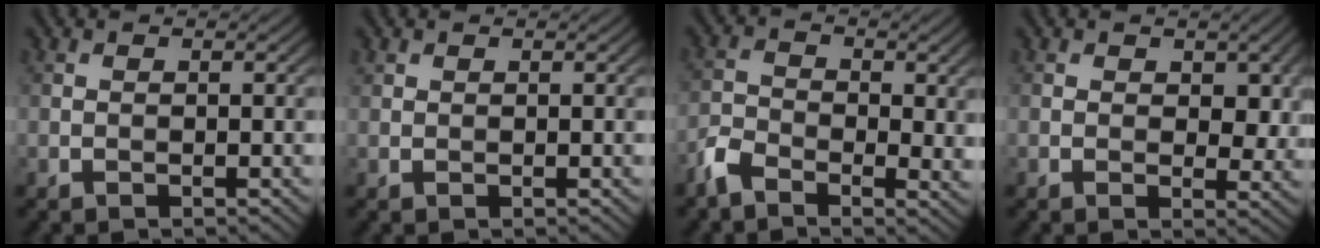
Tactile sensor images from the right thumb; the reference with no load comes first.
{"total": 0.7, "force": [0.6, 0.3, 0.1], "torque": [-0.006, -0.001, 0.016]}
{"total": 5.4, "force": [-2.6, 2.8, 3.8], "torque": [-0.080, -0.009, -0.062]}
{"total": 4.5, "force": [1.2, 2.8, 3.3], "torque": [-0.049, -0.006, 0.019]}